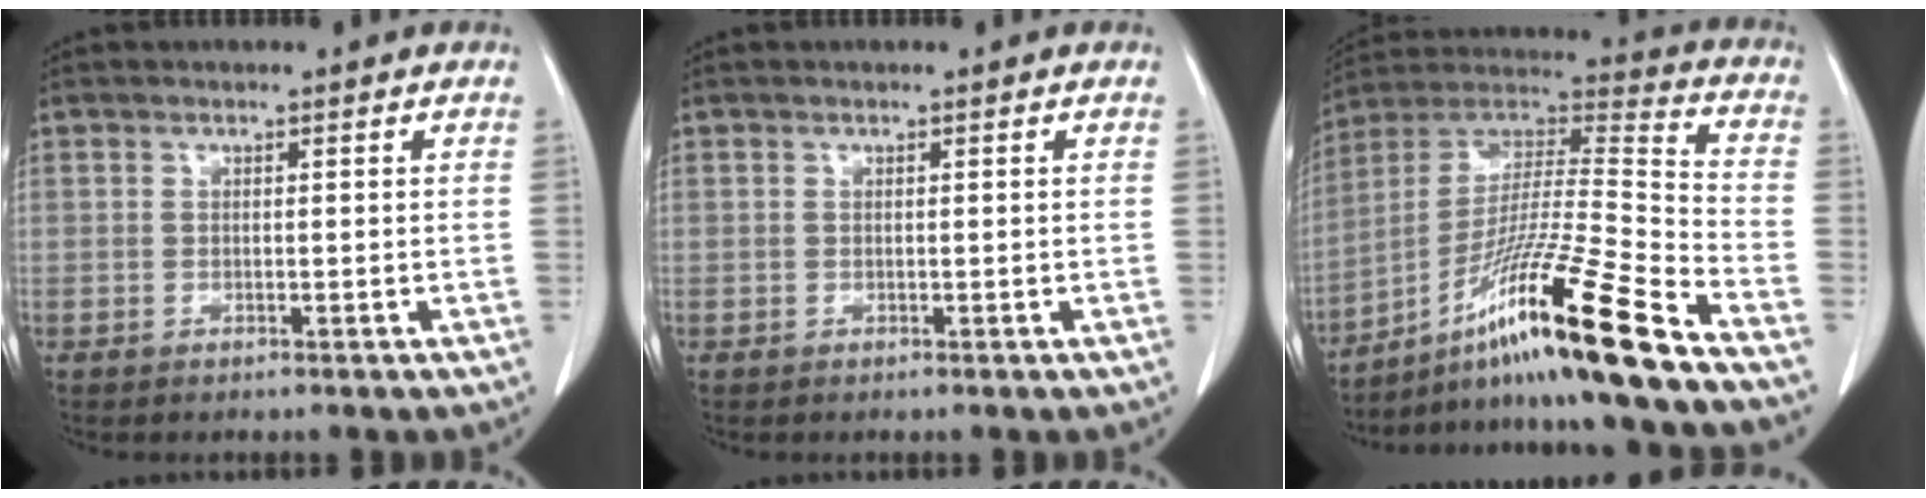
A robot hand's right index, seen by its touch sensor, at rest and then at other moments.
{"total": 0.0}
{"total": 20.9, "force": [-13.5, -1.7, 15.8], "torque": [-0.296, -0.012, -0.244]}